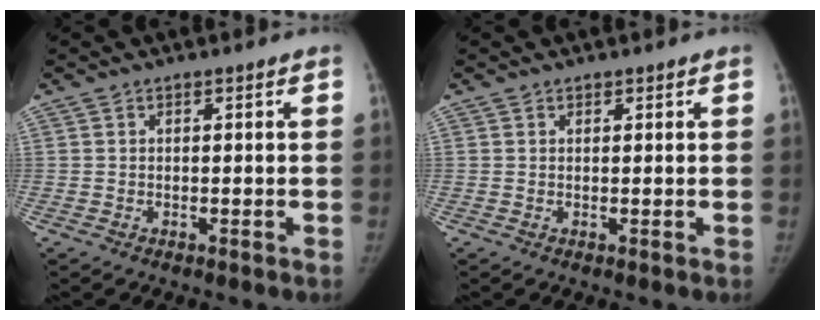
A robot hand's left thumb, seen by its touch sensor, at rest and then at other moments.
{"total": 0.5, "force": [0.4, 0.3, 0.1], "torque": [-0.002, -0.003, 0.005]}